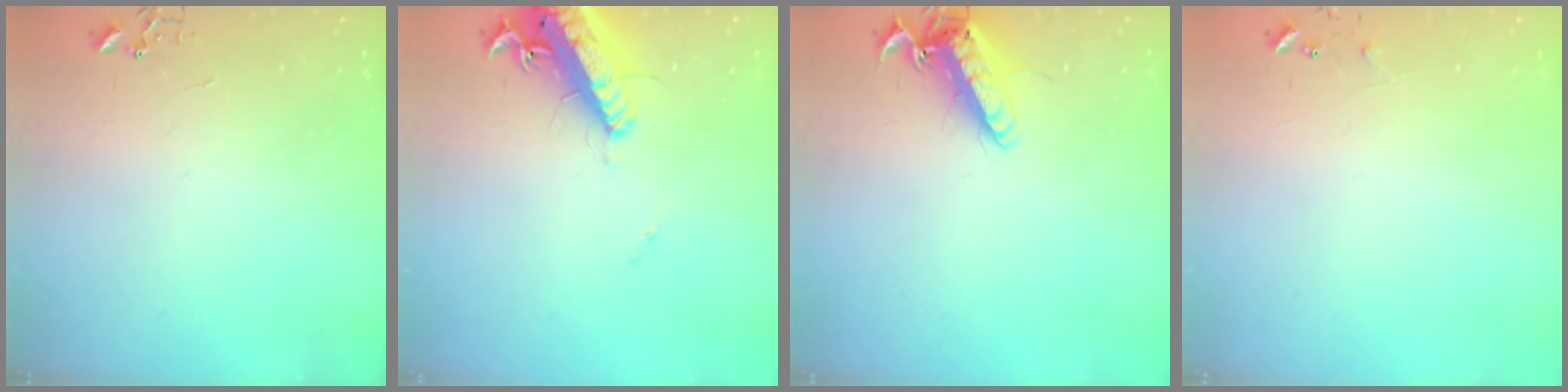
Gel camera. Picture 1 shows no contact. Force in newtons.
{"total": 18.1, "press": 17.6, "slide": 4.0}
{"total": 14.6, "press": 14.4, "slide": 2.0}
{"total": 6.2, "press": 6.2, "slide": 0.5}